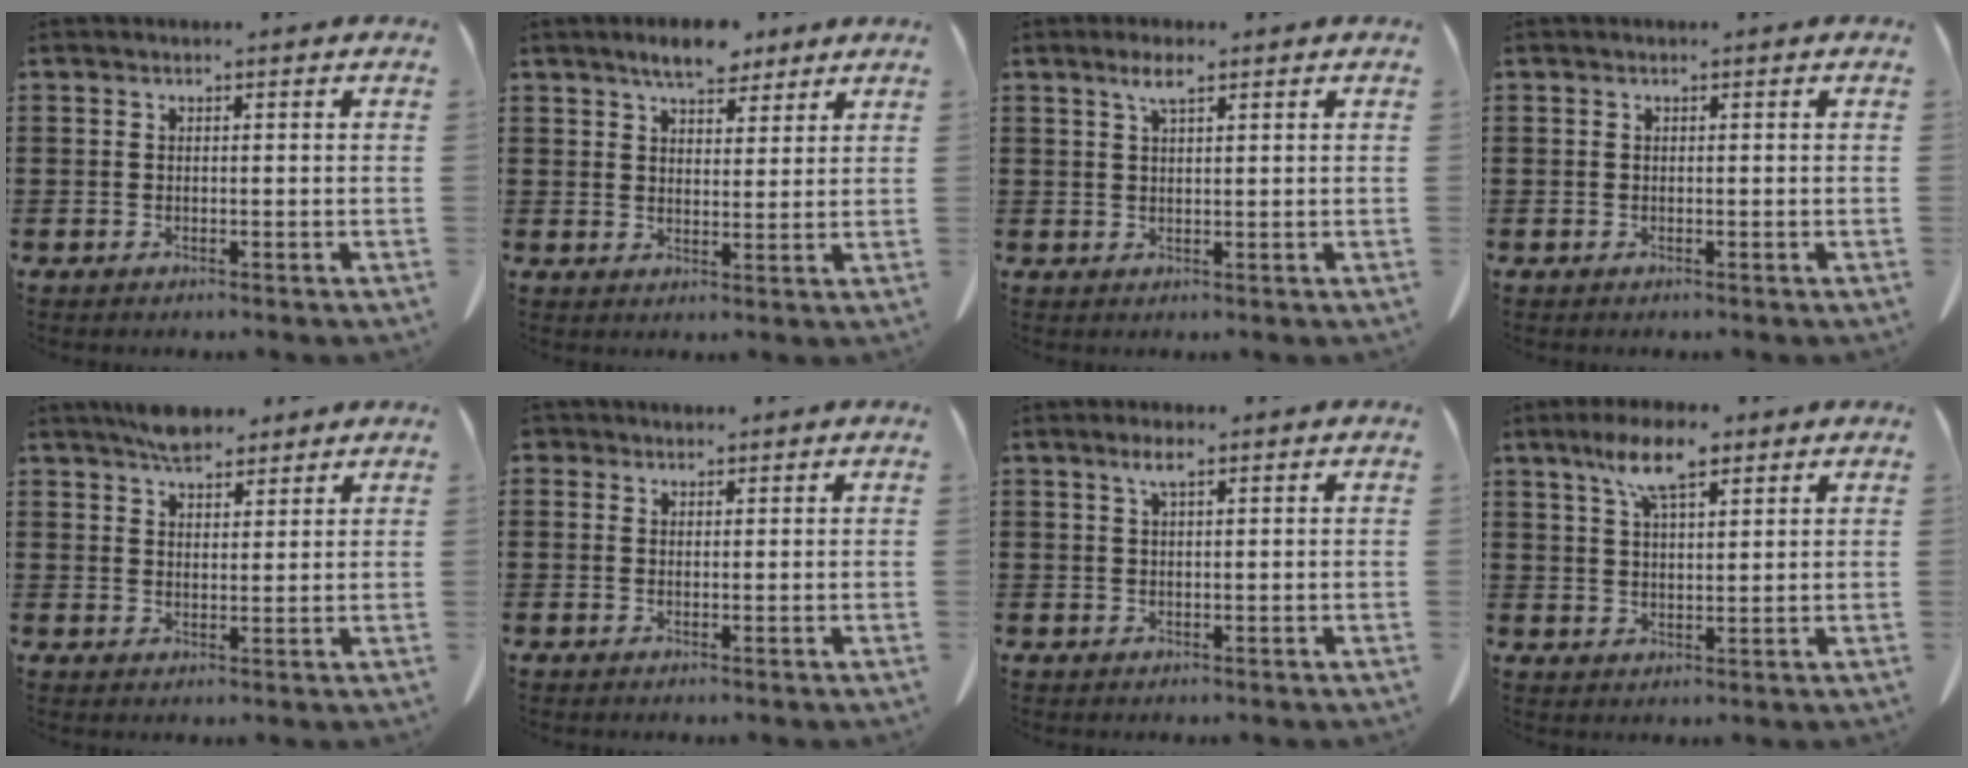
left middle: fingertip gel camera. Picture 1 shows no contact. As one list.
[{"total": 5.4, "force": [4.7, 1.8, 1.9], "torque": [-0.040, -0.008, 0.085]}, {"total": 3.1, "force": [1.9, 0.7, 2.3], "torque": [-0.049, 0.006, 0.032]}, {"total": 0.0}, {"total": 4.8, "force": [4.2, 1.6, 1.7], "torque": [-0.043, -0.005, 0.079]}, {"total": 1.2, "force": [0.9, 0.7, 0.1], "torque": [-0.006, 0.004, 0.019]}, {"total": 2.4, "force": [1.3, 0.5, 1.9], "torque": [-0.040, 0.006, 0.021]}, {"total": 7.9, "force": [5.1, 2.0, 5.8], "torque": [-0.122, 0.001, 0.088]}]